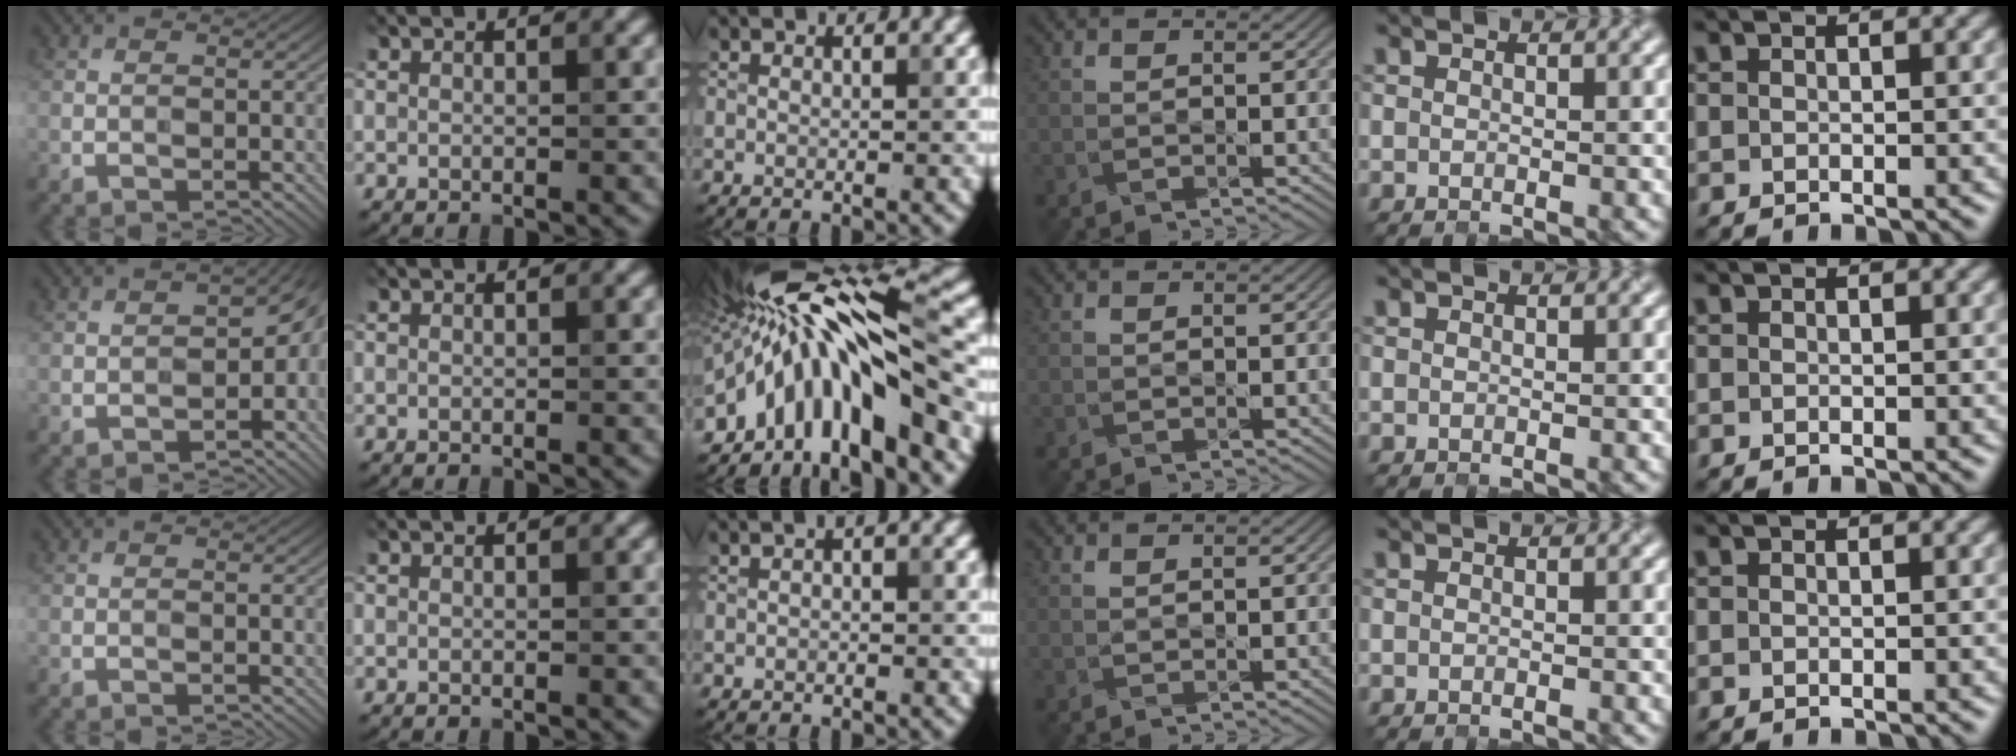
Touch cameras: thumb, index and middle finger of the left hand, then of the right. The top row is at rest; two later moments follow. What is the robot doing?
{"motion": "close", "object": "stapler"}